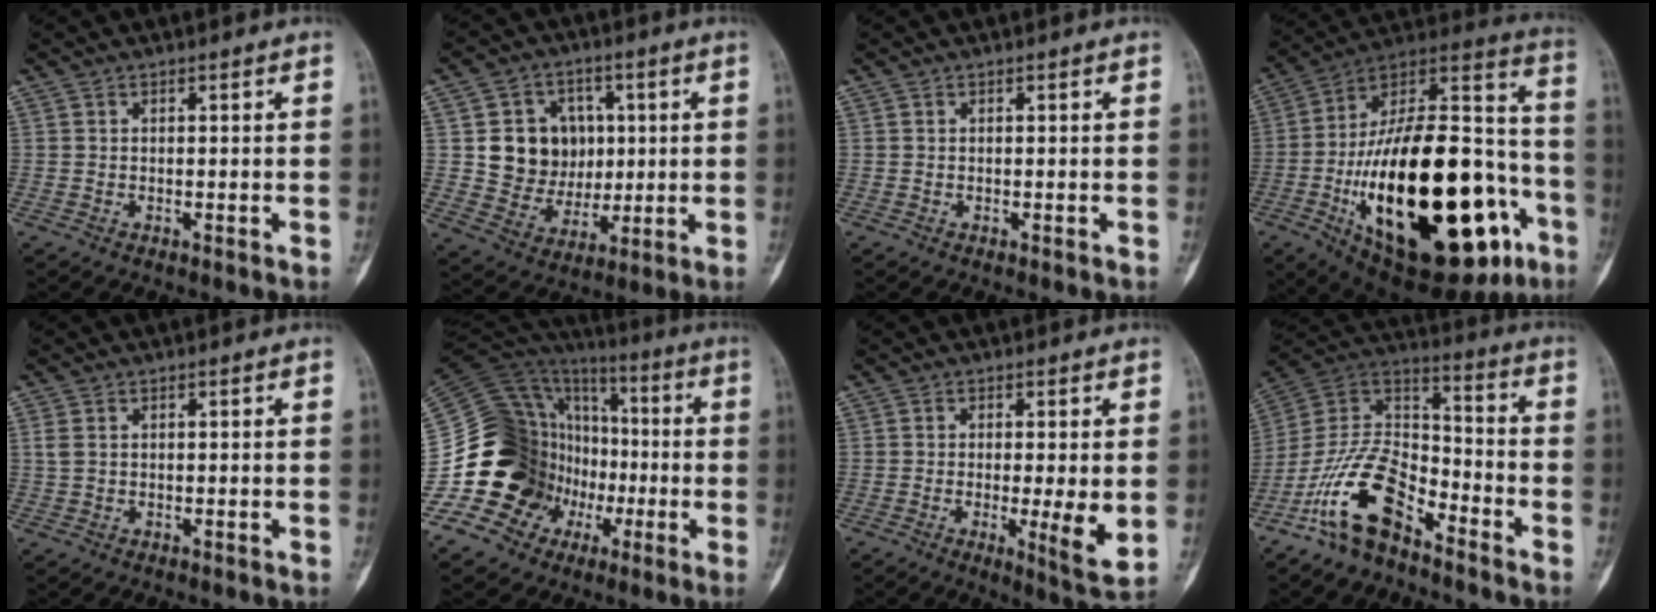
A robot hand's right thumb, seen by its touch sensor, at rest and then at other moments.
{"total": 12.5, "force": [1.9, 11.1, 5.4], "torque": [-0.032, 0.000, 0.046]}
{"total": 0.0}
{"total": 44.9, "force": [-13.0, 19.6, 38.3], "torque": [-0.594, 0.044, -0.187]}
{"total": 1.9, "force": [0.5, 1.3, 1.2], "torque": [-0.036, 0.005, 0.015]}
{"total": 26.1, "force": [-6.2, 21.5, 13.5], "torque": [-0.218, 0.098, -0.097]}
{"total": 7.3, "force": [-0.7, 1.2, 7.2], "torque": [-0.113, -0.021, -0.011]}
{"total": 16.0, "force": [-9.9, 7.9, 9.7], "torque": [-0.165, 0.084, -0.195]}